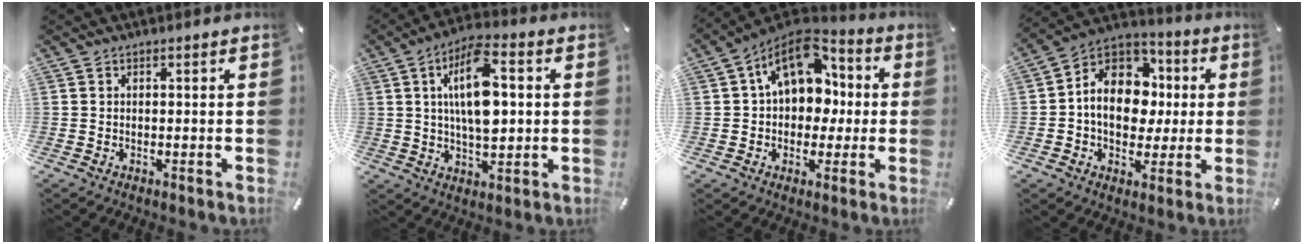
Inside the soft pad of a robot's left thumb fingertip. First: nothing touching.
{"total": 13.7, "force": [2.3, 6.4, 11.9], "torque": [-0.220, -0.003, 0.034]}
{"total": 15.3, "force": [4.5, 10.9, 9.8], "torque": [-0.170, -0.017, 0.082]}
{"total": 14.4, "force": [0.2, 11.6, 8.5], "torque": [-0.163, -0.001, 0.005]}